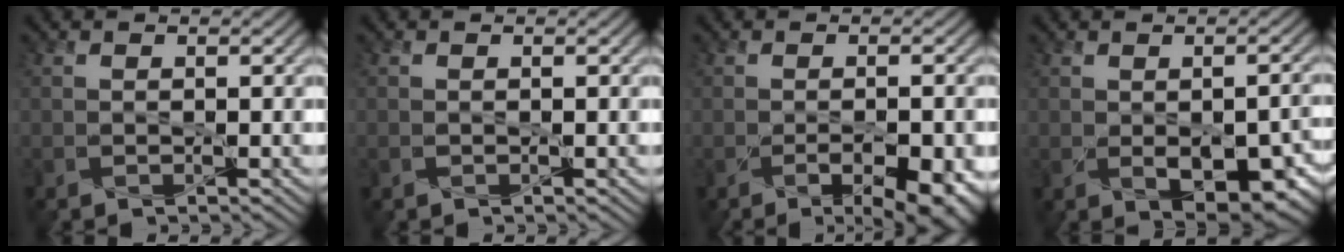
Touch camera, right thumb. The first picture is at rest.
{"total": 0.0}
{"total": 6.3, "force": [-2.7, 2.3, 5.2], "torque": [-0.074, -0.013, -0.021]}
{"total": 7.4, "force": [-2.2, 4.3, 5.7], "torque": [-0.090, -0.031, -0.013]}